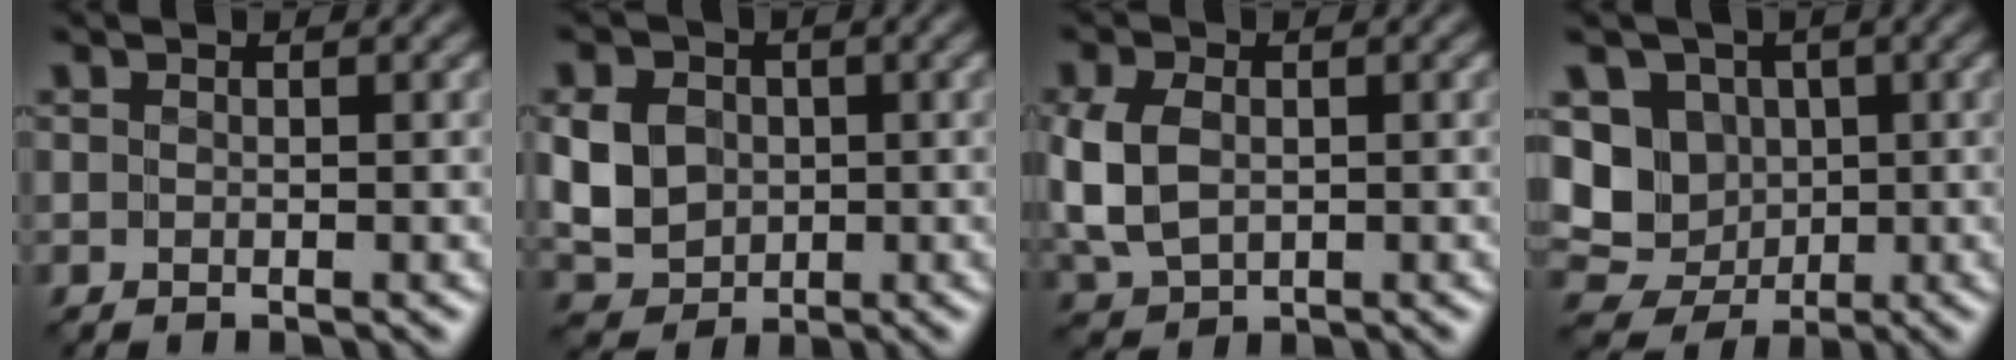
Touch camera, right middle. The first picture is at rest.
{"total": 4.7, "force": [0.3, 4.0, 2.4], "torque": [-0.061, 0.002, 0.006]}
{"total": 5.1, "force": [0.4, 3.7, 3.4], "torque": [-0.091, 0.001, 0.007]}
{"total": 6.3, "force": [0.8, 5.7, 2.5], "torque": [-0.023, -0.001, -0.011]}